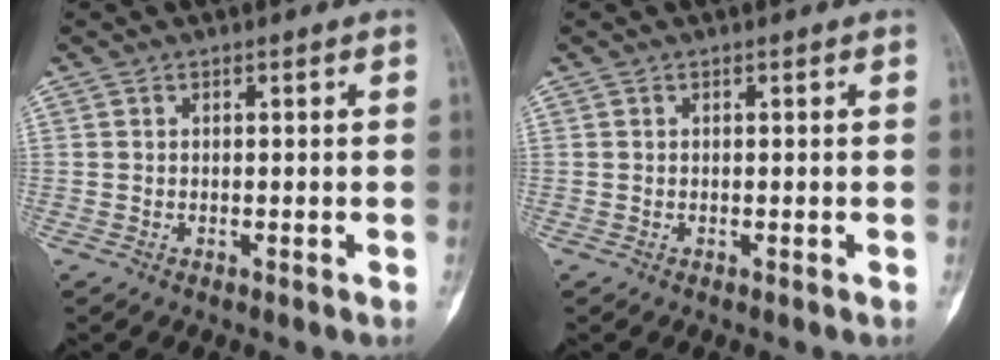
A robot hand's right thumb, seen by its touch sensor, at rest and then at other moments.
{"total": 0.0}